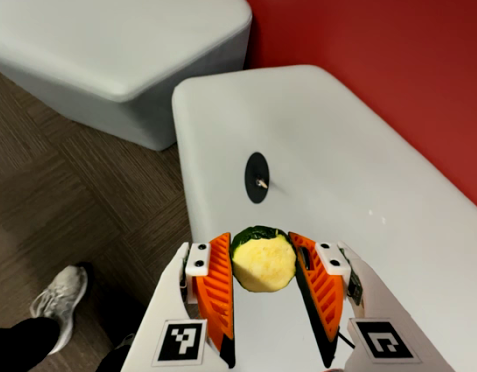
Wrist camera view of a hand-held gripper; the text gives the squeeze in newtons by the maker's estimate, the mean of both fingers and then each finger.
{"total": 10.6, "left": 11.2, "right": 10.1}